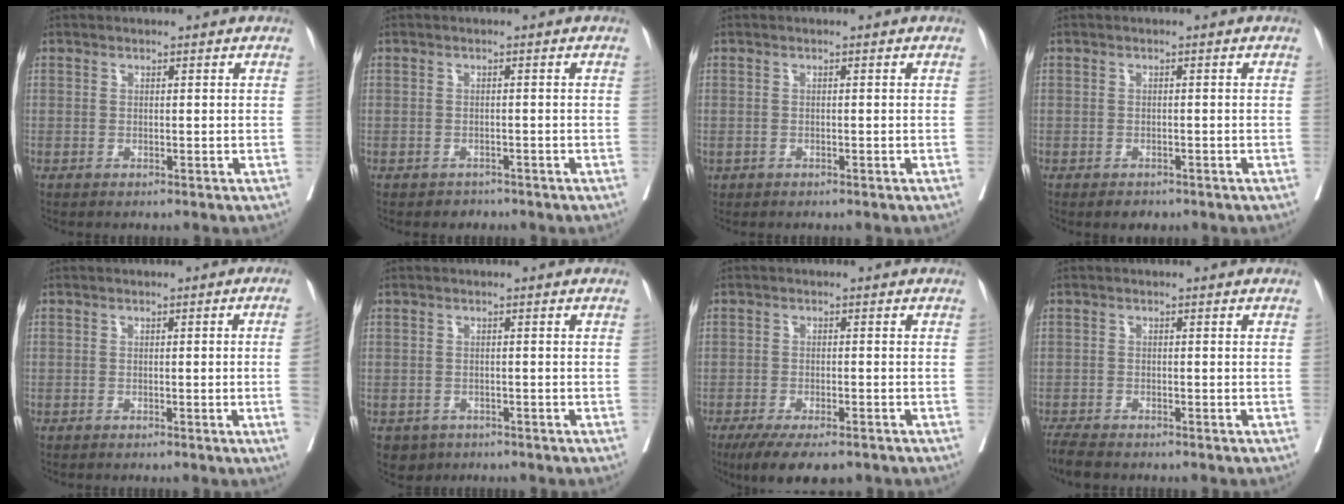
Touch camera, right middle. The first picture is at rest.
{"total": 2.0, "force": [-1.7, 1.1, -0.2], "torque": [-0.007, 0.000, -0.029]}
{"total": 0.8, "force": [-0.5, 0.5, 0.3], "torque": [-0.013, 0.000, -0.007]}
{"total": 2.0, "force": [-1.5, 1.0, 0.7], "torque": [-0.013, -0.003, -0.017]}
{"total": 3.2, "force": [-0.8, -0.9, 2.9], "torque": [-0.041, -0.003, -0.011]}
{"total": 3.6, "force": [-2.4, 2.6, 0.4], "torque": [-0.008, 0.002, -0.037]}
{"total": 8.9, "force": [-6.6, 2.9, 5.1], "torque": [-0.075, -0.011, -0.102]}
{"total": 4.7, "force": [-4.2, 0.9, 2.0], "torque": [-0.040, -0.015, -0.072]}